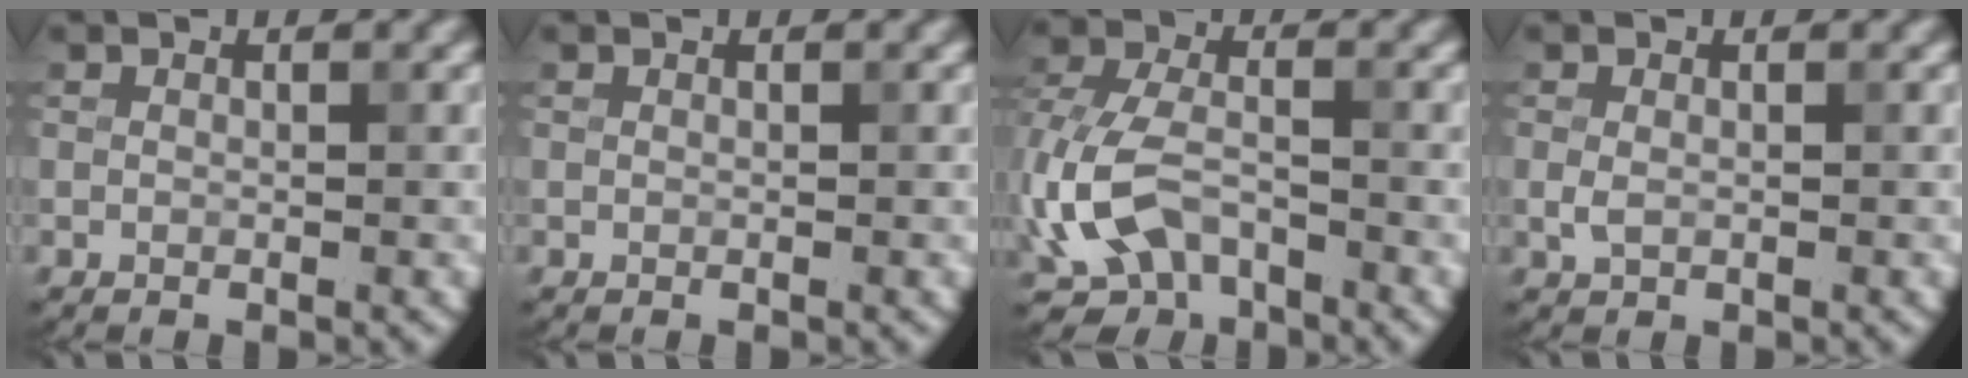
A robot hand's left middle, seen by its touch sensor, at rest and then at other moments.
{"total": 0.0}
{"total": 7.7, "force": [-3.3, 4.9, 5.0], "torque": [-0.111, -0.002, -0.074]}
{"total": 1.0, "force": [-0.1, 0.7, 0.8], "torque": [-0.019, -0.001, -0.003]}